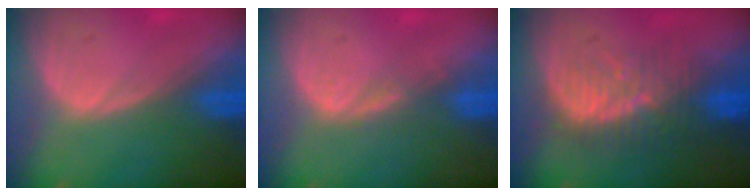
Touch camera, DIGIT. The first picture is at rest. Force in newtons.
{"total": 1.9, "press": 1.5, "slide": 1.1}
{"total": 8.3, "press": 7.7, "slide": 3.1}